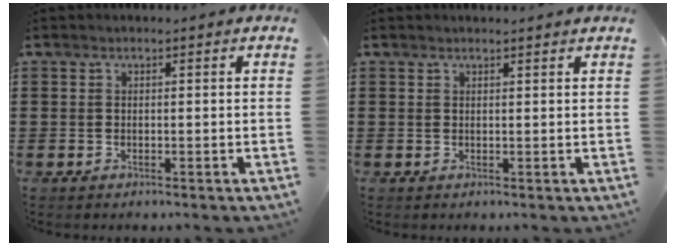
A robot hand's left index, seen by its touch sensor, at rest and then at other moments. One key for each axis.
{"total": 0.9, "fx": 0.9, "fy": -0.1, "fz": 0.2, "tx": -0.005, "ty": -0.002, "tz": 0.017}